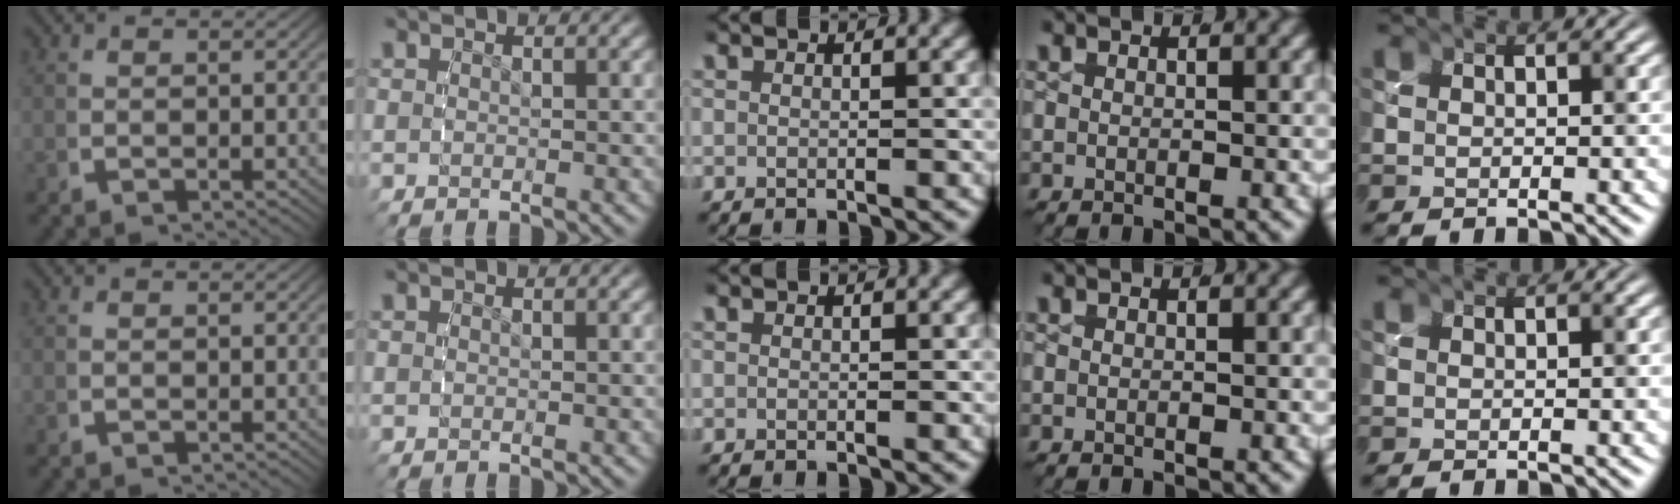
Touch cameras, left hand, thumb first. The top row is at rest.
{}